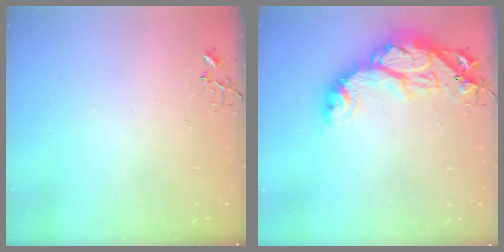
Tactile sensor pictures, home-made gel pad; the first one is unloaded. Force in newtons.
{"total": 19.9, "press": 19.8, "slide": 1.9}